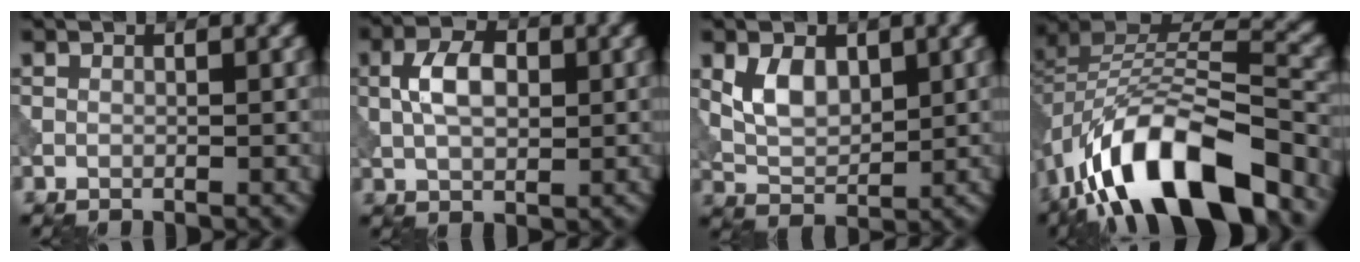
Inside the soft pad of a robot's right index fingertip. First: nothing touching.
{"total": 4.6, "force": [0.5, 2.8, 3.6], "torque": [-0.071, 0.005, 0.006]}
{"total": 4.1, "force": [1.2, 2.7, 2.8], "torque": [-0.055, -0.004, 0.025]}
{"total": 13.8, "force": [-8.5, 5.4, 9.5], "torque": [-0.158, 0.010, -0.152]}